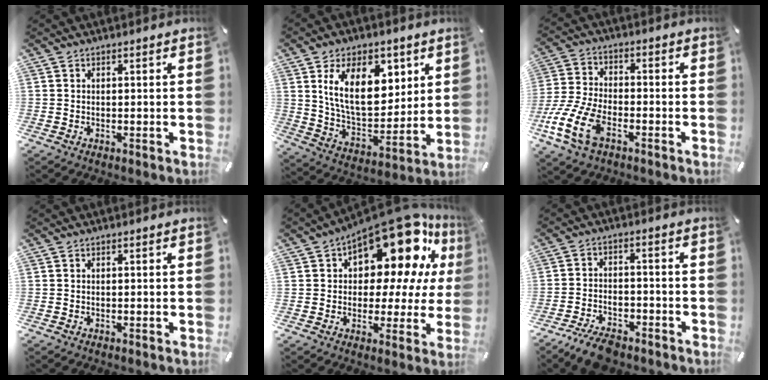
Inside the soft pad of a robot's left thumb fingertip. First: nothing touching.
{"total": 17.5, "force": [7.1, 10.6, 12.0], "torque": [-0.217, -0.021, 0.124]}
{"total": 13.1, "force": [-6.6, 7.5, 8.5], "torque": [-0.184, 0.025, -0.120]}
{"total": 0.0}
{"total": 20.1, "force": [11.7, 9.6, 13.2], "torque": [-0.194, -0.095, 0.196]}
{"total": 7.0, "force": [-5.4, 3.1, 3.0], "torque": [-0.052, 0.031, -0.101]}